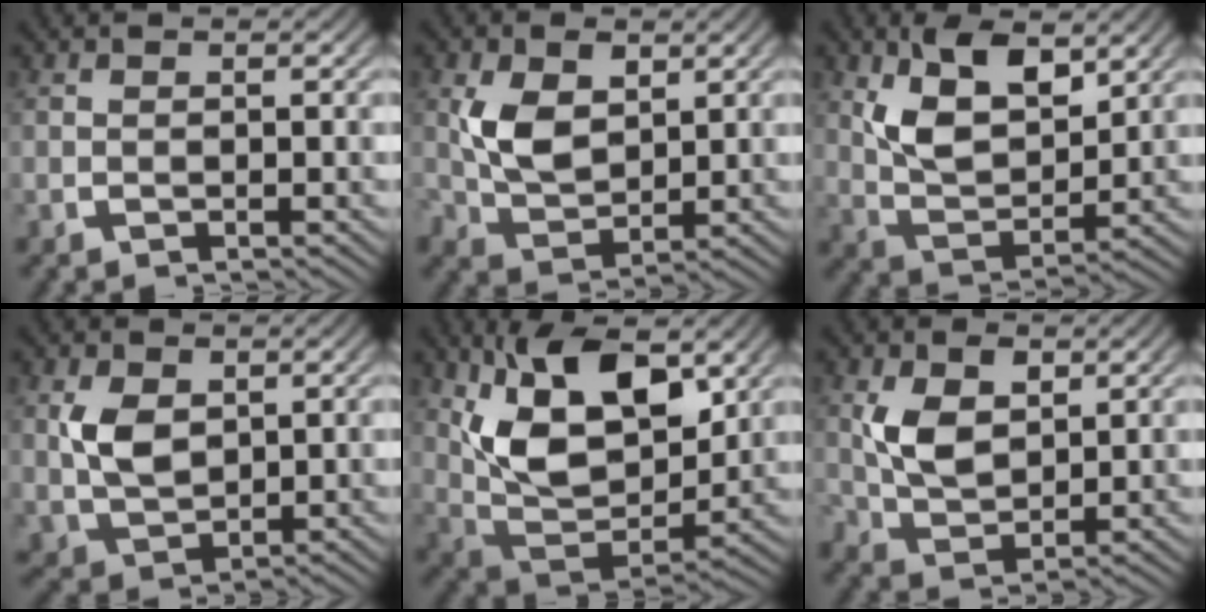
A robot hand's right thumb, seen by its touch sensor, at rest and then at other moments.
{"total": 5.6, "force": [1.1, 3.9, 3.8], "torque": [-0.090, -0.022, 0.034]}
{"total": 7.4, "force": [2.3, 4.3, 5.5], "torque": [-0.111, -0.015, 0.050]}
{"total": 5.0, "force": [0.9, 3.7, 3.3], "torque": [-0.073, -0.023, 0.032]}
{"total": 12.8, "force": [2.1, 7.9, 9.9], "torque": [-0.201, -0.027, 0.044]}
{"total": 5.1, "force": [1.2, 3.5, 3.4], "torque": [-0.079, -0.020, 0.035]}